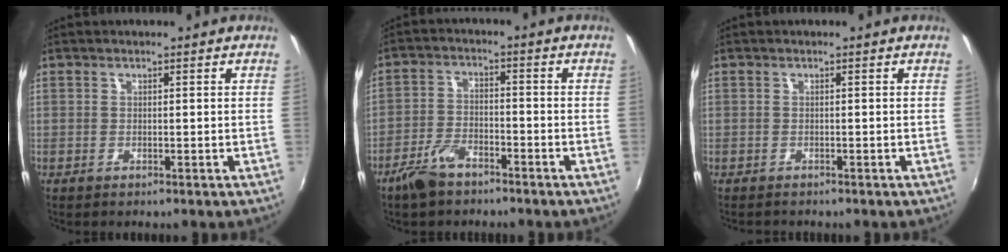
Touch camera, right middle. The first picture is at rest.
{"total": 7.0, "force": [-5.2, 3.1, 3.6], "torque": [-0.087, 0.002, -0.097]}
{"total": 0.8, "force": [-0.8, 0.1, -0.1], "torque": [-0.003, -0.002, -0.015]}